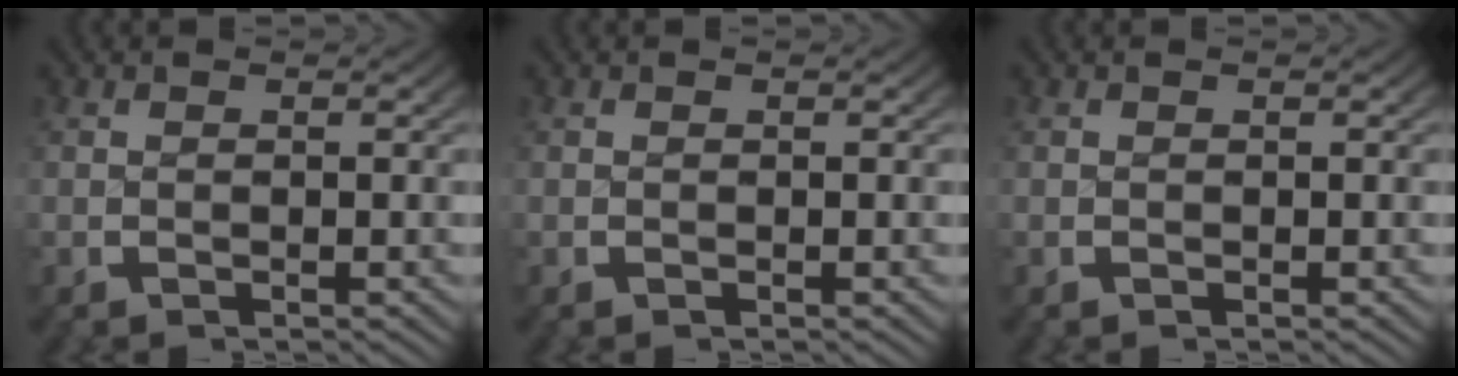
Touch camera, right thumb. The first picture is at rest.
{"total": 0.0}
{"total": 0.0}